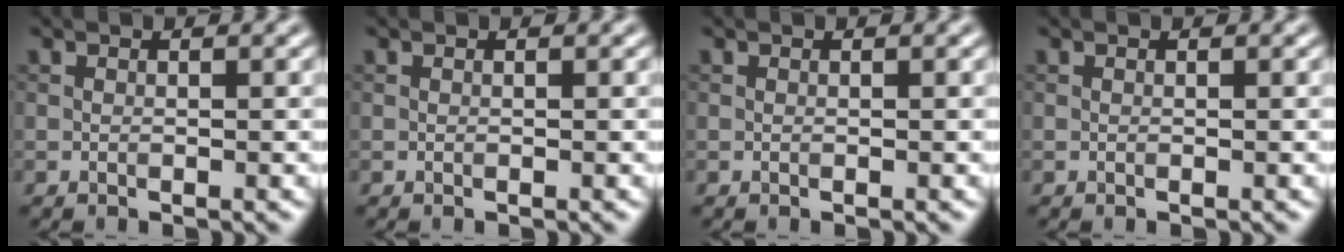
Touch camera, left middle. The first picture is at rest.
{"total": 0.0}
{"total": 0.0}
{"total": 0.0}